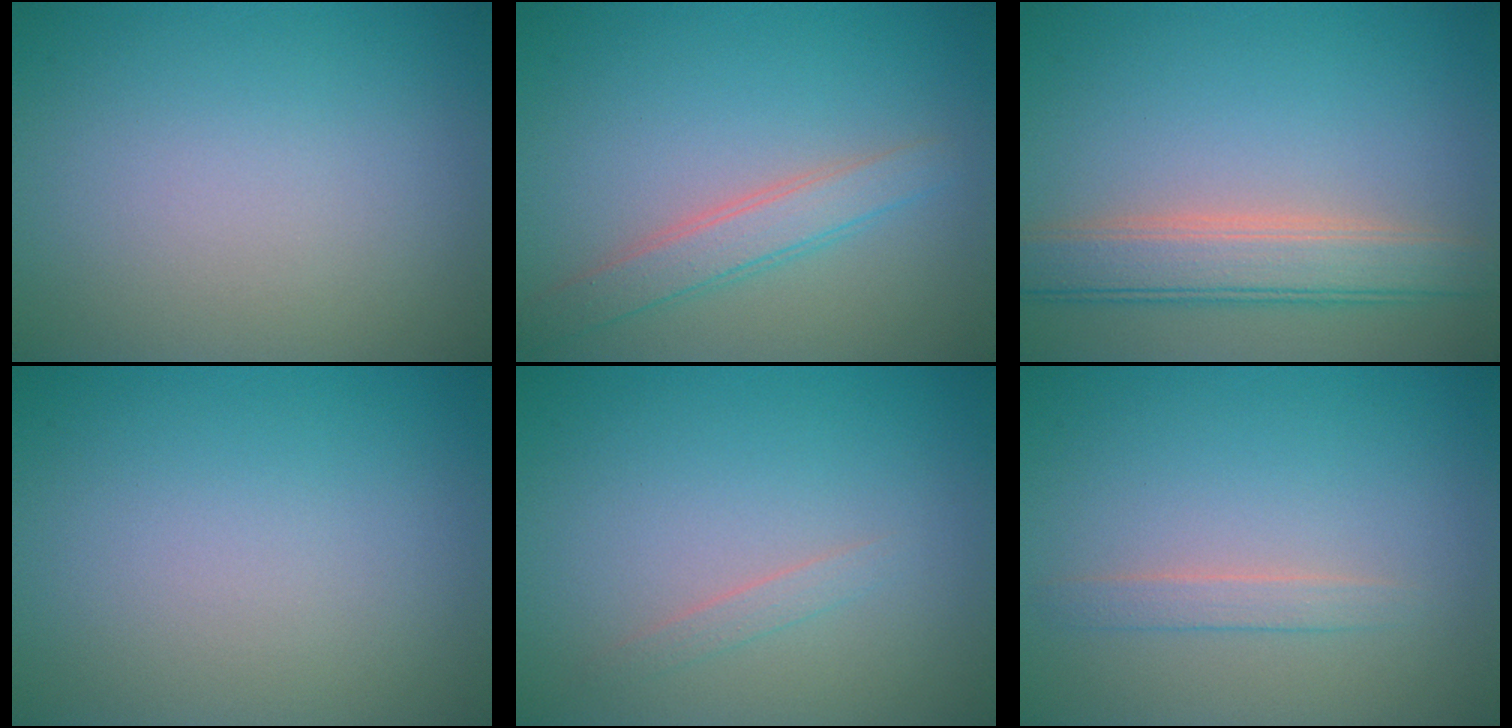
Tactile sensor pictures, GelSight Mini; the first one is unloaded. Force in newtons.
{"total": 2.8, "press": 2.8, "slide": 0.2}
{"total": 5.0, "press": 5.0, "slide": 0.5}
{"total": 0.0}
{"total": 0.8, "press": 0.8, "slide": 0.1}
{"total": 1.3, "press": 1.3, "slide": 0.1}